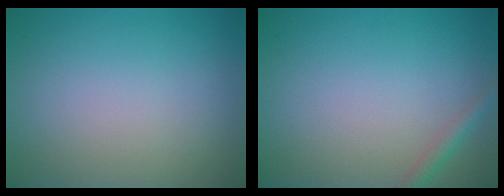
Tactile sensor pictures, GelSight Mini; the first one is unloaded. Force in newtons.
{"total": 1.4, "press": 1.4, "slide": 0.1}